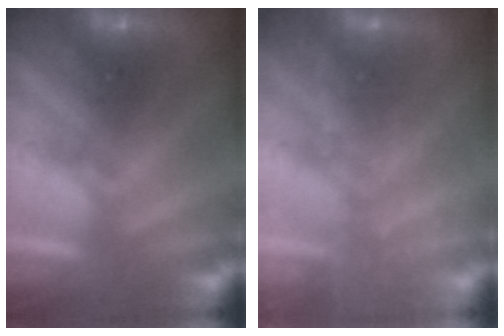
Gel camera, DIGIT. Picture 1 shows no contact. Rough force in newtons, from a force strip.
{"total": 1.8}